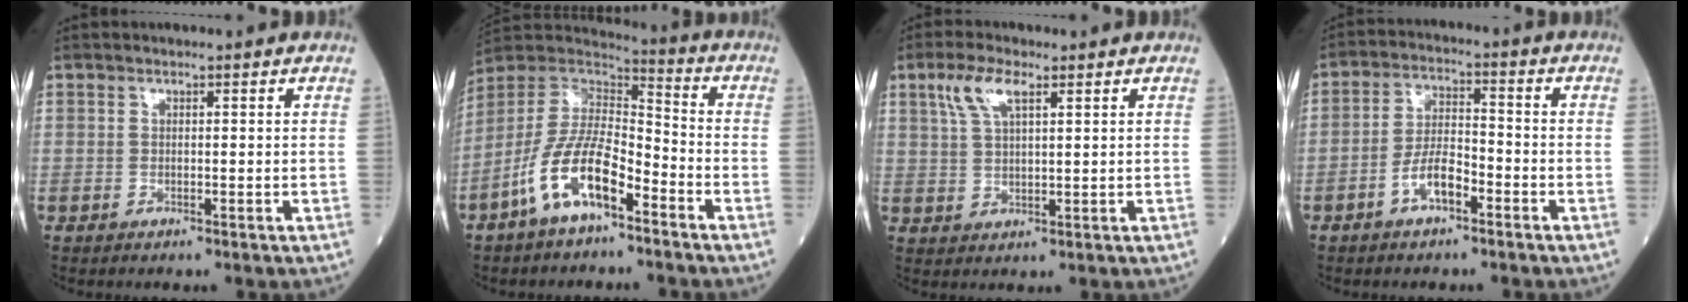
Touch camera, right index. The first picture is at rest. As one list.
[{"total": 12.5, "force": [-6.7, 4.0, 9.7], "torque": [-0.199, 0.007, -0.130]}, {"total": 5.3, "force": [2.9, 1.6, 4.2], "torque": [-0.095, 0.014, 0.060]}, {"total": 5.9, "force": [-3.2, 2.0, 4.6], "torque": [-0.090, 0.010, -0.061]}]